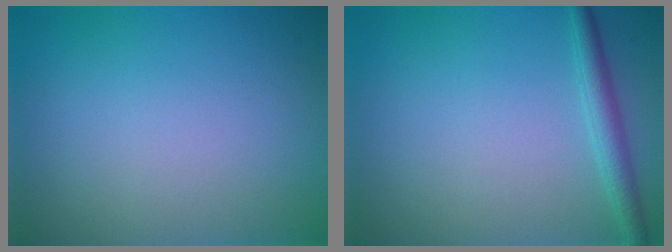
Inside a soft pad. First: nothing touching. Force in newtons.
{"total": 2.2, "press": 2.2, "slide": 0.1}